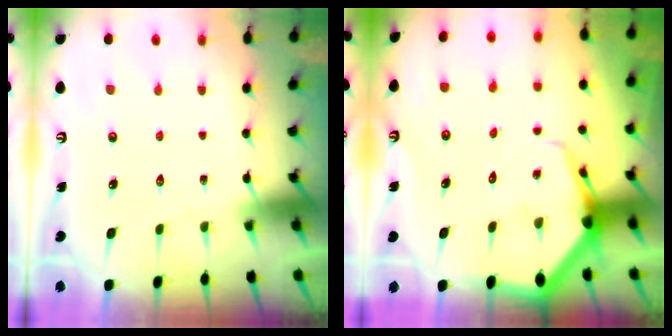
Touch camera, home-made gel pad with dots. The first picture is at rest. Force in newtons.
{"total": 5.6, "press": 5.6, "slide": 0.7}